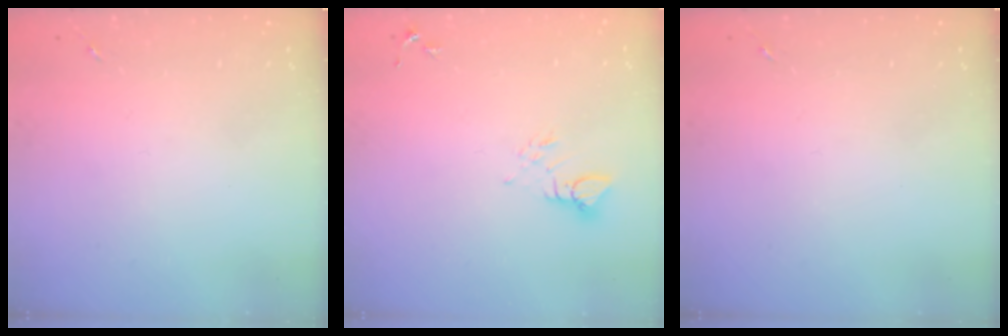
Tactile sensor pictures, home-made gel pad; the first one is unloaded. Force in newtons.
{"total": 3.8, "press": 3.8, "slide": 0.3}
{"total": 0.0}